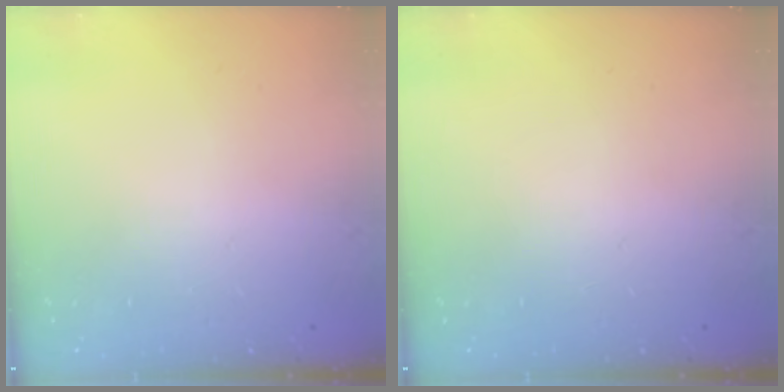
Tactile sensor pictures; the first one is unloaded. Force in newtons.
{"total": 0.0}